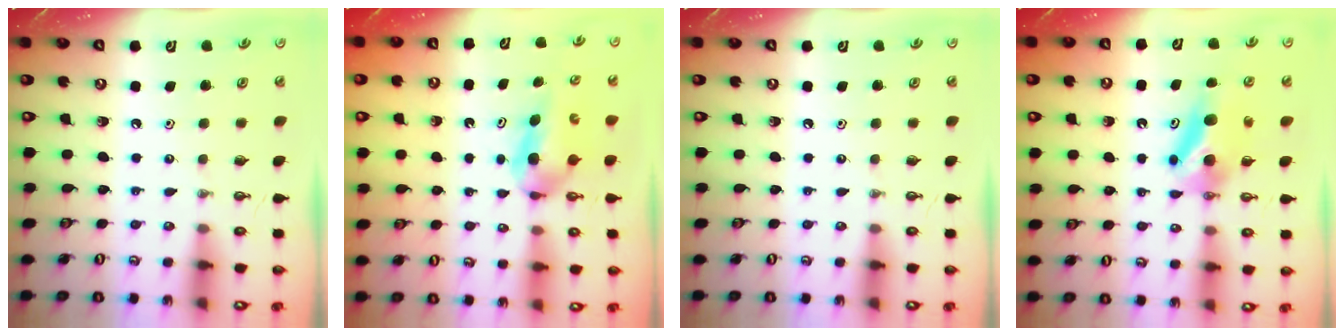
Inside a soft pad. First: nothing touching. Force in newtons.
{"total": 6.6, "press": 6.4, "slide": 1.9}
{"total": 0.0}
{"total": 7.9, "press": 6.6, "slide": 4.3}